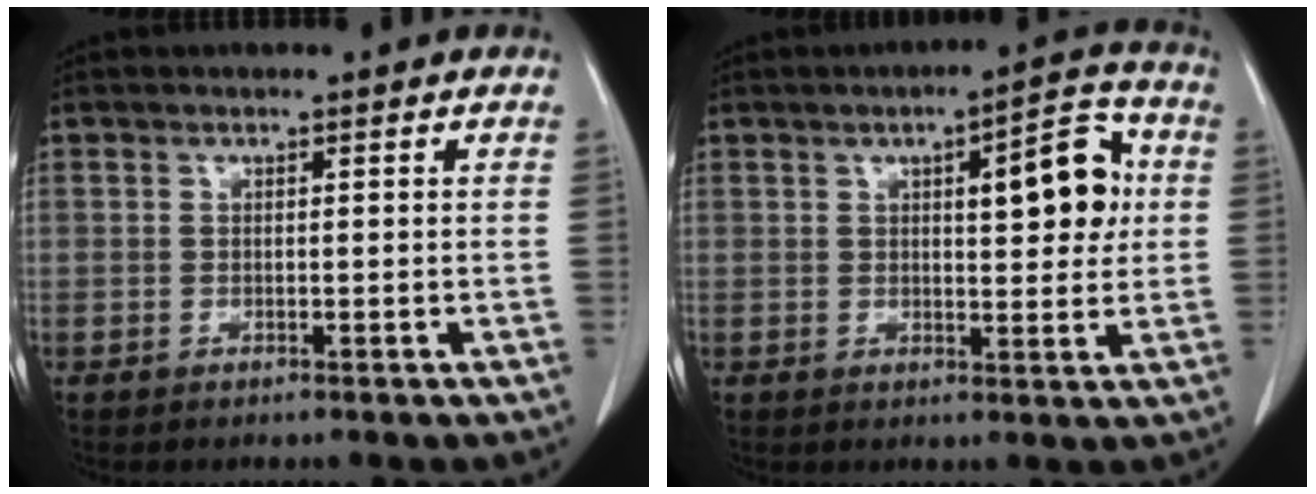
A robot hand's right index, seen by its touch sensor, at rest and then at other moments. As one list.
[{"total": 9.2, "force": [2.1, 2.7, 8.6], "torque": [-0.113, 0.017, 0.026]}]